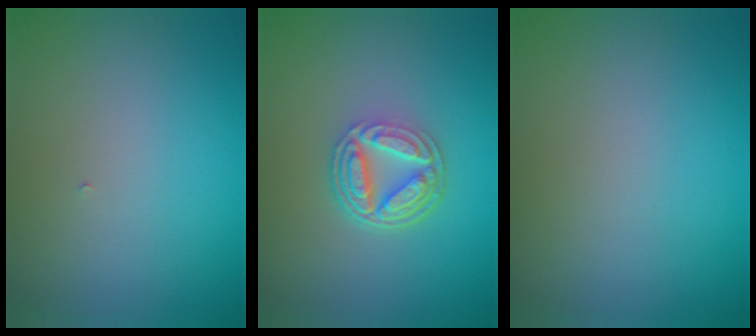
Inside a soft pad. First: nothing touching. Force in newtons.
{"total": 5.3, "press": 3.9, "slide": 3.6}
{"total": 0.0}